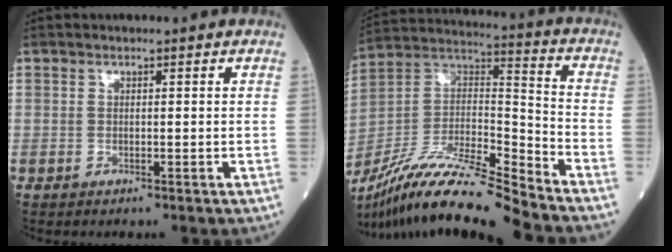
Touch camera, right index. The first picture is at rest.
{"total": 19.8, "force": [-17.4, -0.2, 9.5], "torque": [-0.199, 0.003, -0.323]}